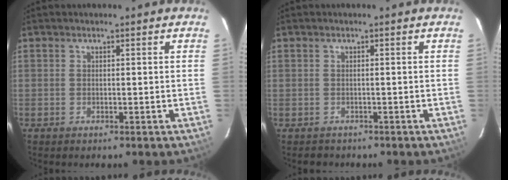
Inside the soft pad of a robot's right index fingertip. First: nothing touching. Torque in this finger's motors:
{"motor_torque": [-0.48, -0.01, -0.99, -0.21]}